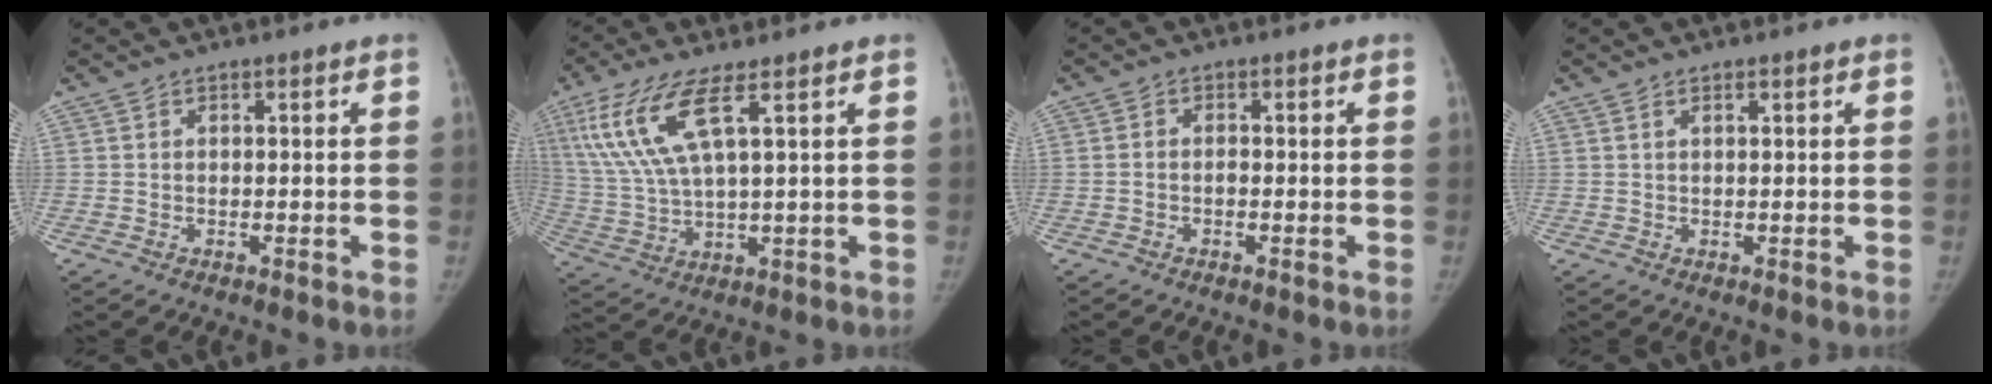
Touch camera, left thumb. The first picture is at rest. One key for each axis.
{"total": 11.9, "fx": 5.4, "fy": 3.0, "fz": 10.2, "tx": -0.242, "ty": -0.016, "tz": 0.113}
{"total": 1.1, "fx": -0.6, "fy": 0.7, "fz": 0.7, "tx": -0.011, "ty": 0.007, "tz": -0.010}
{"total": 0.7, "fx": 0.5, "fy": 0.1, "fz": 0.5, "tx": -0.011, "ty": 0.003, "tz": 0.010}